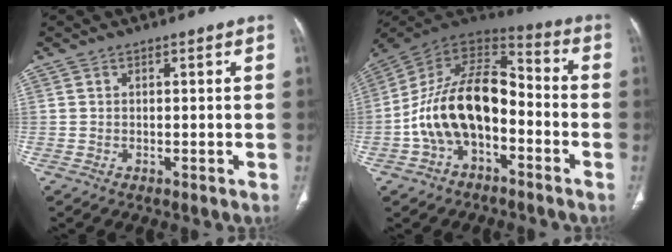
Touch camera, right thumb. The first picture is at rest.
{"total": 18.1, "force": [-4.5, 10.5, 14.0], "torque": [-0.236, 0.065, -0.084]}